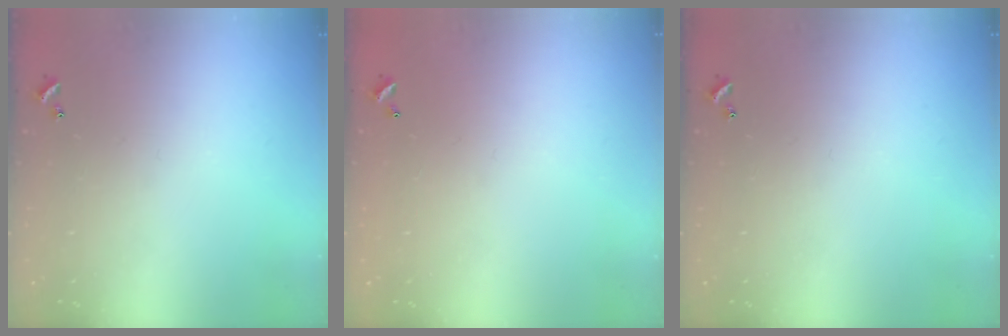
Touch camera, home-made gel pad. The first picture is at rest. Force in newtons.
{"total": 2.8, "press": 2.8, "slide": 0.1}
{"total": 0.0}